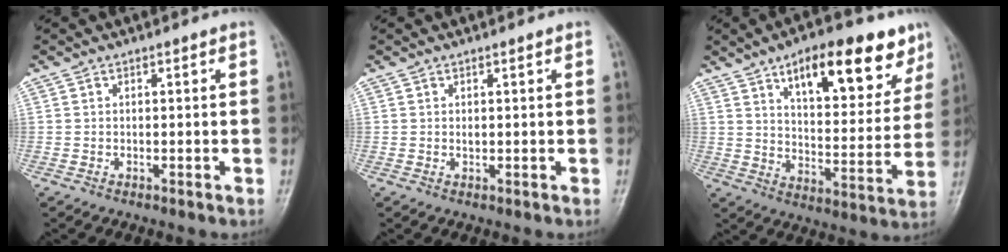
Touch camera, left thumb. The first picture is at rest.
{"total": 0.9, "force": [0.4, 0.4, 0.7], "torque": [-0.011, 0.000, 0.008]}
{"total": 19.3, "force": [11.3, 7.9, 13.4], "torque": [-0.143, -0.047, 0.171]}